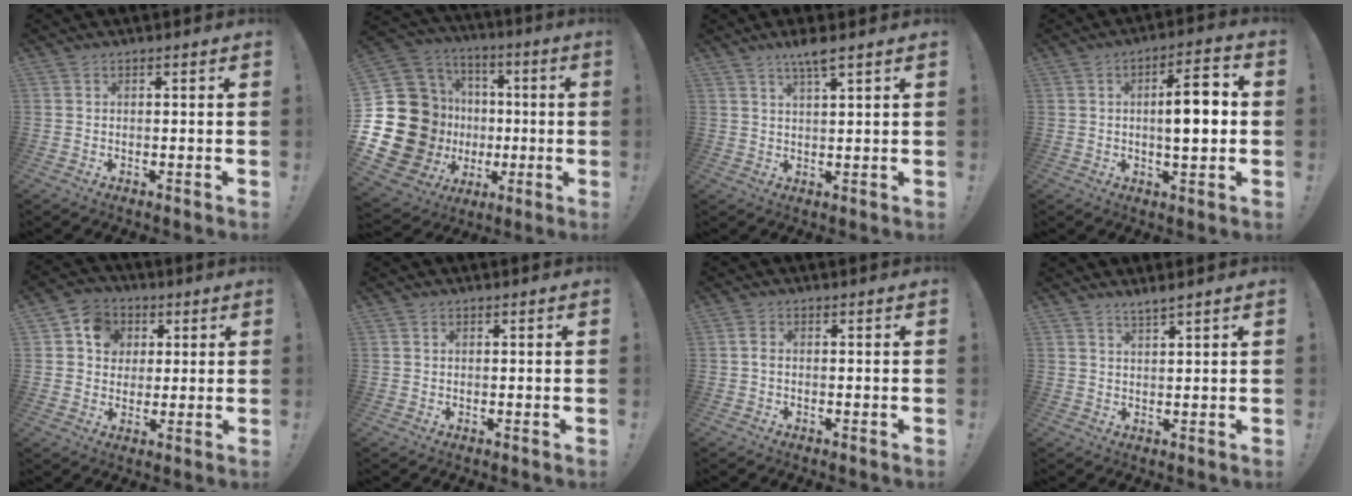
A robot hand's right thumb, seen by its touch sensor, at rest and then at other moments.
{"total": 24.6, "force": [-1.9, 20.5, 13.5], "torque": [-0.274, -0.003, 0.032]}
{"total": 4.7, "force": [3.3, 0.1, 3.3], "torque": [-0.062, -0.015, 0.053]}
{"total": 8.5, "force": [0.1, 2.4, 8.2], "torque": [-0.118, 0.002, -0.006]}
{"total": 9.1, "force": [2.7, 8.0, 3.4], "torque": [-0.047, -0.007, 0.053]}
{"total": 0.5, "force": [0.3, 0.3, 0.2], "torque": [-0.002, -0.001, 0.005]}
{"total": 1.4, "force": [-0.1, 0.7, 1.2], "torque": [-0.024, 0.003, -0.001]}
{"total": 2.5, "force": [2.1, -0.3, 1.3], "torque": [-0.026, -0.011, 0.036]}